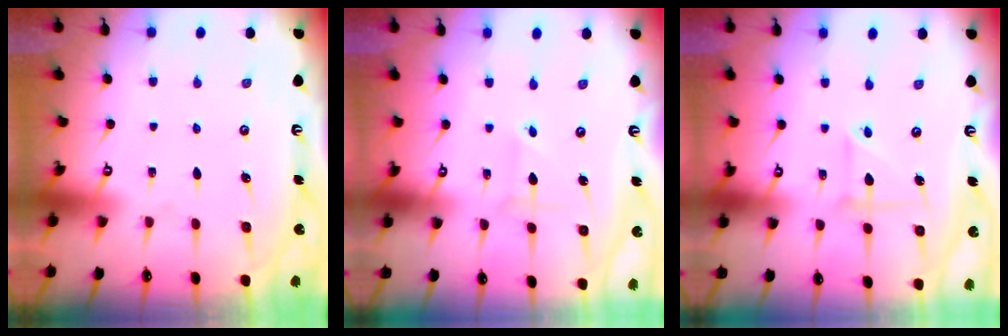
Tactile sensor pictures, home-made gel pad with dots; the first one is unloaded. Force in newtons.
{"total": 1.8, "press": 1.8, "slide": 0.1}
{"total": 3.8, "press": 3.7, "slide": 0.4}